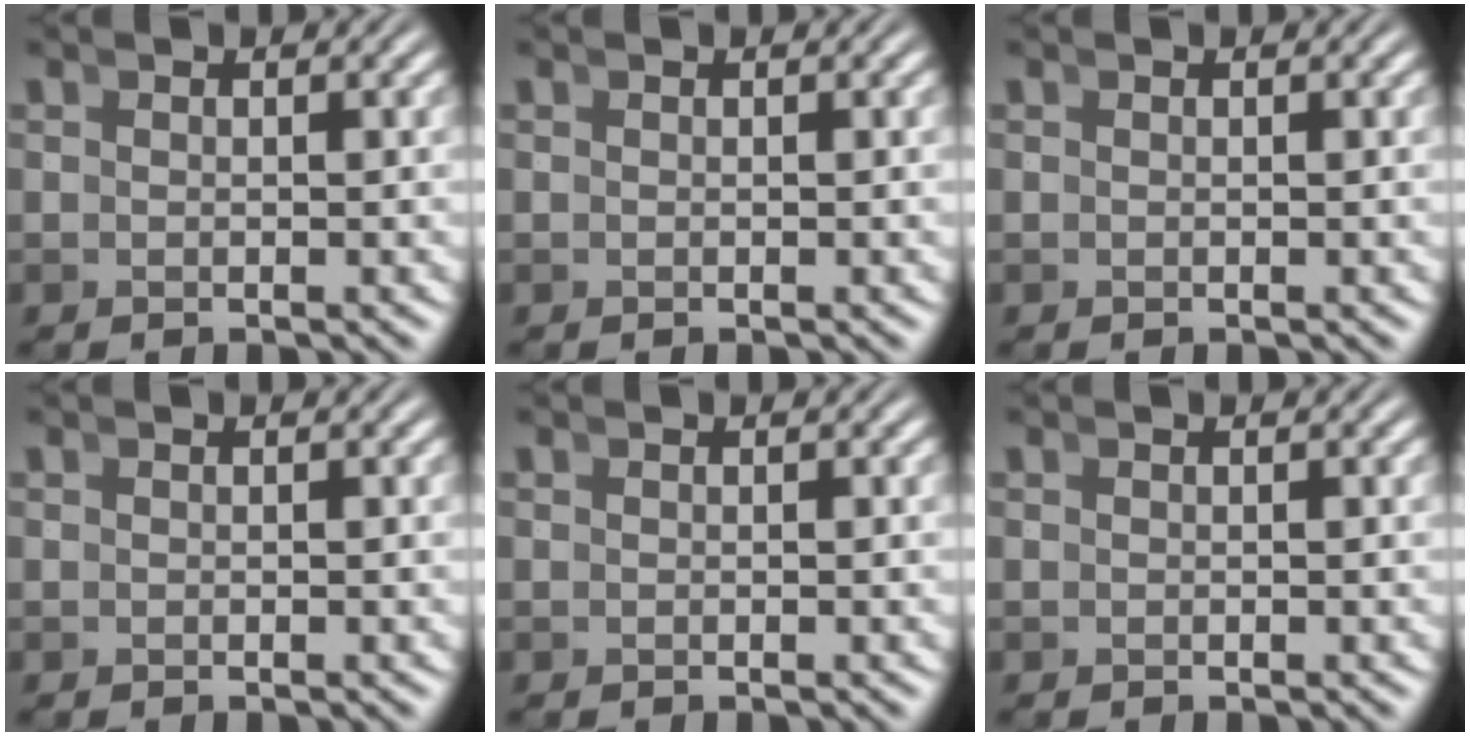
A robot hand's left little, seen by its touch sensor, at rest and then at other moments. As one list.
[{"total": 0.0}, {"total": 0.0}, {"total": 0.0}, {"total": 0.0}, {"total": 0.0}]